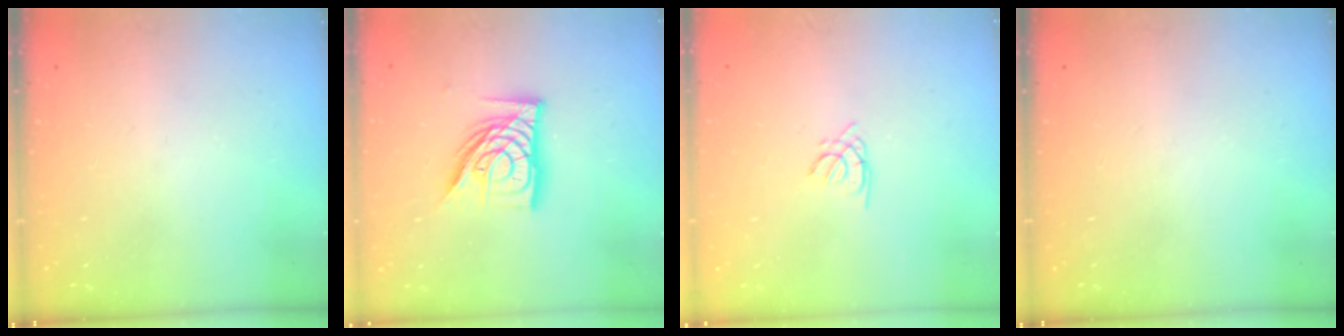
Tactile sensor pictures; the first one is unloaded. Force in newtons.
{"total": 14.0, "press": 14.0, "slide": 1.1}
{"total": 1.4, "press": 1.3, "slide": 0.3}
{"total": 0.0}